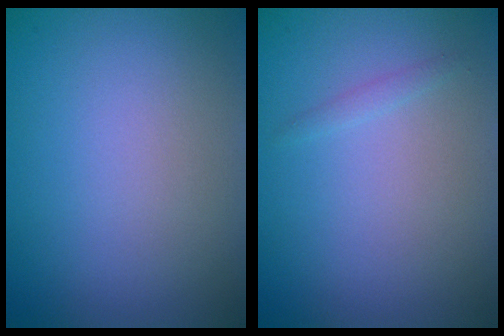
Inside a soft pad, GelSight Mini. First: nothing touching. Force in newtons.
{"total": 0.6, "press": 0.6, "slide": 0.0}